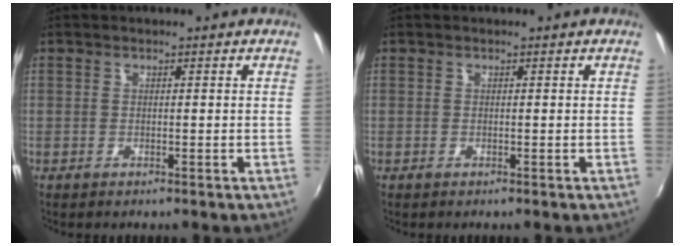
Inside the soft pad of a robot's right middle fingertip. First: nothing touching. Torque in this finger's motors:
{"motor_torque": [0.00, 0.00, 0.00, 0.00]}